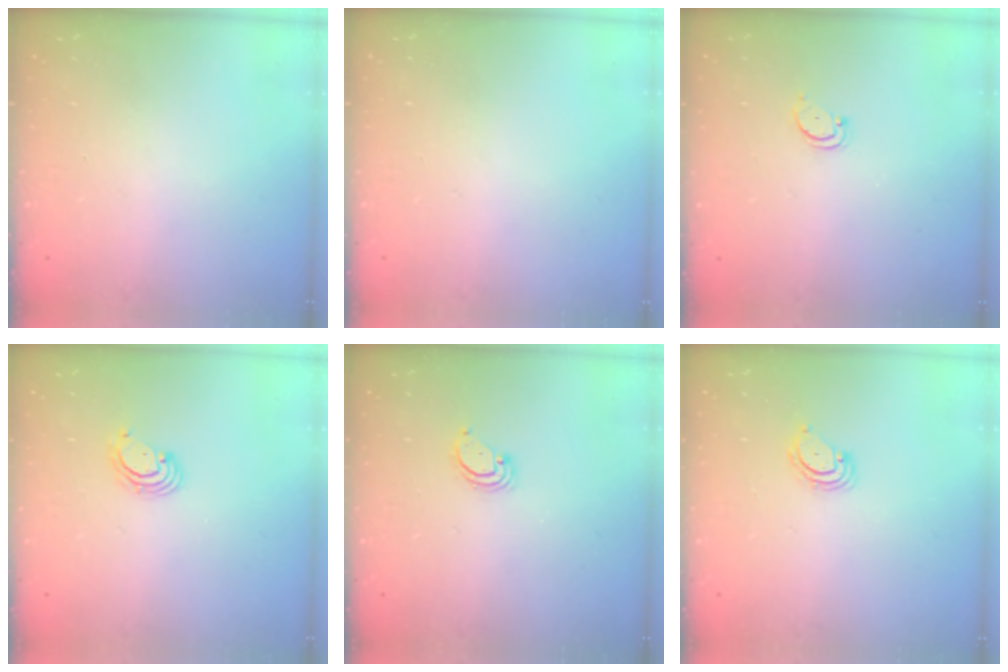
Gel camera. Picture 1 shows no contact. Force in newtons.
{"total": 0.0}
{"total": 2.5, "press": 2.4, "slide": 0.5}
{"total": 2.4, "press": 2.4, "slide": 0.2}
{"total": 2.6, "press": 2.6, "slide": 0.1}
{"total": 3.8, "press": 3.8, "slide": 0.3}